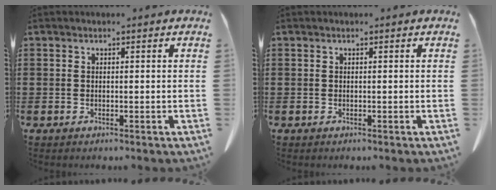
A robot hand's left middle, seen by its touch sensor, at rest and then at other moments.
{"total": 0.0}